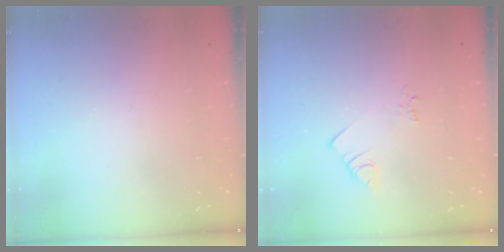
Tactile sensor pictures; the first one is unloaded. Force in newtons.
{"total": 2.5, "press": 2.5, "slide": 0.5}